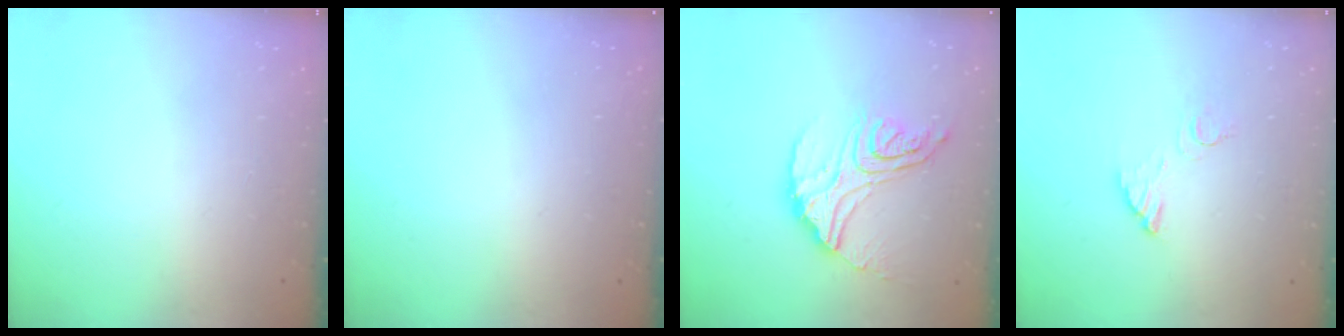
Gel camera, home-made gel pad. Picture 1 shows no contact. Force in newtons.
{"total": 2.8, "press": 2.8, "slide": 0.1}
{"total": 17.2, "press": 17.1, "slide": 1.4}
{"total": 4.1, "press": 4.1, "slide": 0.2}